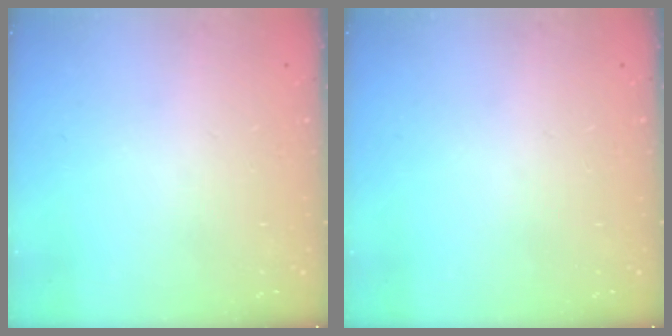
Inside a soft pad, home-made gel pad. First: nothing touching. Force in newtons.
{"total": 0.0}